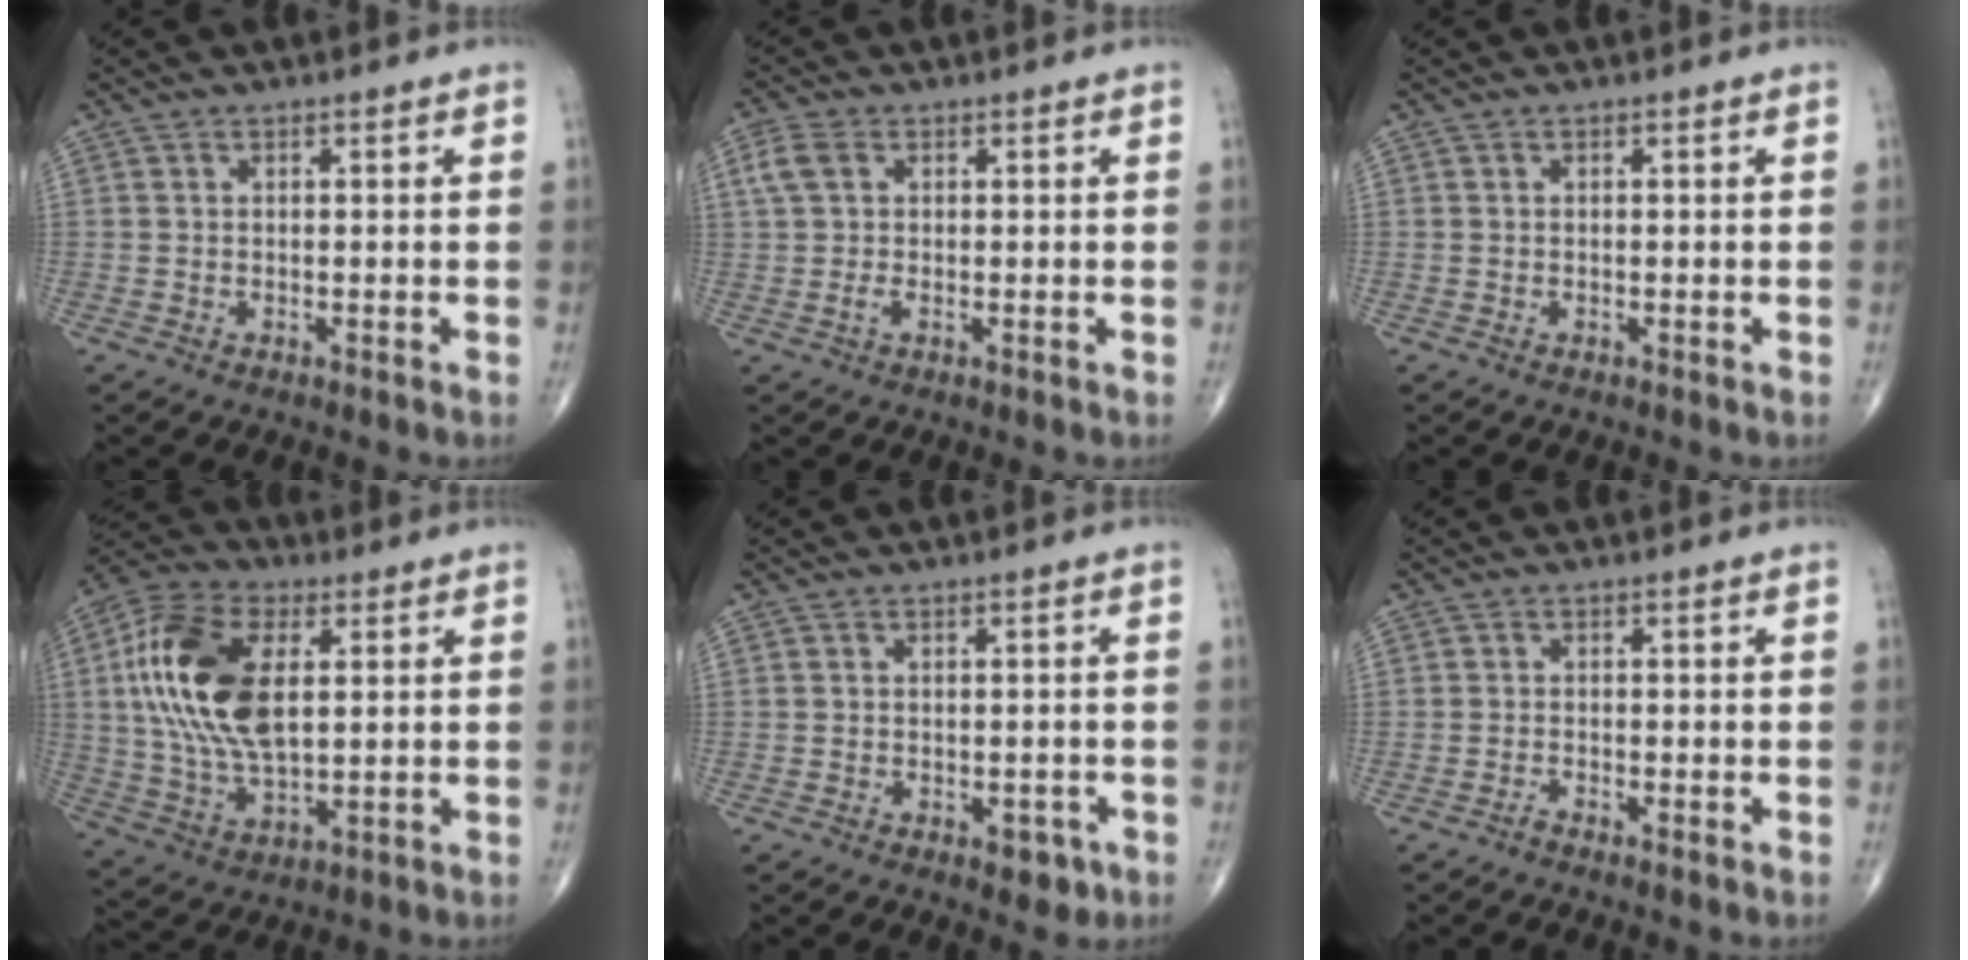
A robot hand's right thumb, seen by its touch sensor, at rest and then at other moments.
{"total": 4.1, "force": [0.8, 2.6, 3.1], "torque": [-0.078, 0.011, 0.015]}
{"total": 0.0}
{"total": 19.0, "force": [3.5, 10.0, 15.8], "torque": [-0.312, -0.001, 0.061]}
{"total": 3.4, "force": [-1.6, 1.9, 2.3], "torque": [-0.008, 0.003, -0.018]}
{"total": 0.9, "force": [-0.8, -0.1, 0.3], "torque": [-0.010, 0.002, -0.019]}